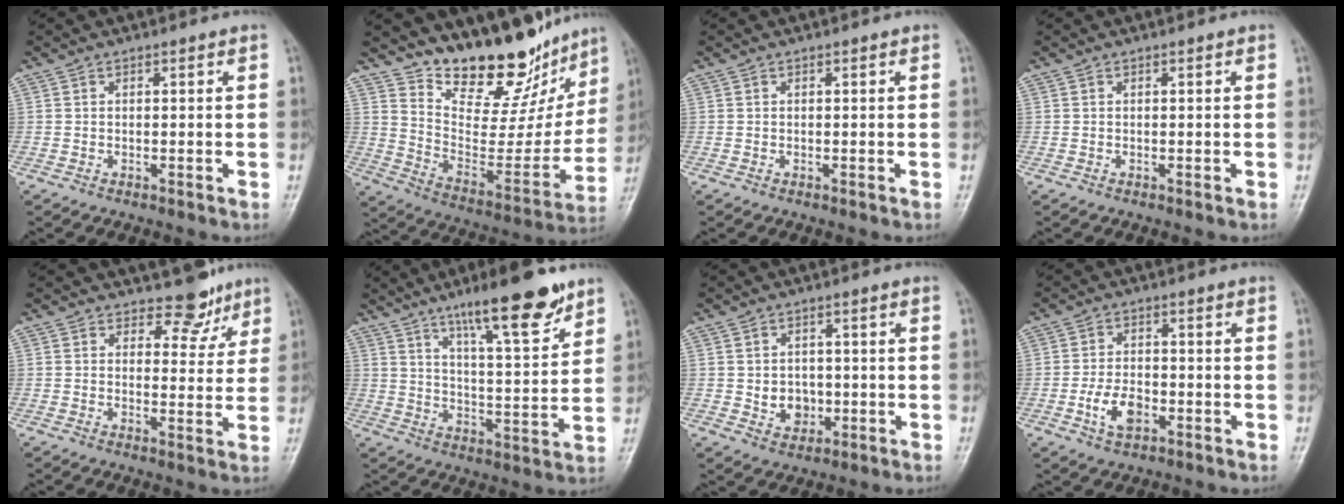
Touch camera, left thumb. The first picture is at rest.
{"total": 20.7, "force": [17.2, 8.2, 8.0], "torque": [-0.066, -0.117, 0.268]}
{"total": 0.0}
{"total": 0.0}
{"total": 5.5, "force": [4.5, 3.0, 1.0], "torque": [0.016, -0.035, 0.057]}
{"total": 15.3, "force": [10.2, 3.2, 10.9], "torque": [-0.150, -0.055, 0.167]}
{"total": 5.0, "force": [-0.5, 4.2, 2.6], "torque": [-0.015, 0.003, 0.000]}
{"total": 6.0, "force": [-2.1, 3.7, 4.2], "torque": [-0.073, 0.011, -0.040]}